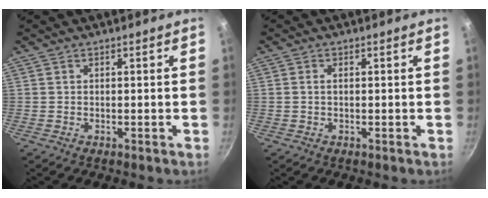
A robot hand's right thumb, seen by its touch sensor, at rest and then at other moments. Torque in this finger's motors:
{"motor_torque": [0.11, -0.09, -0.03, 0.01, 0.09]}